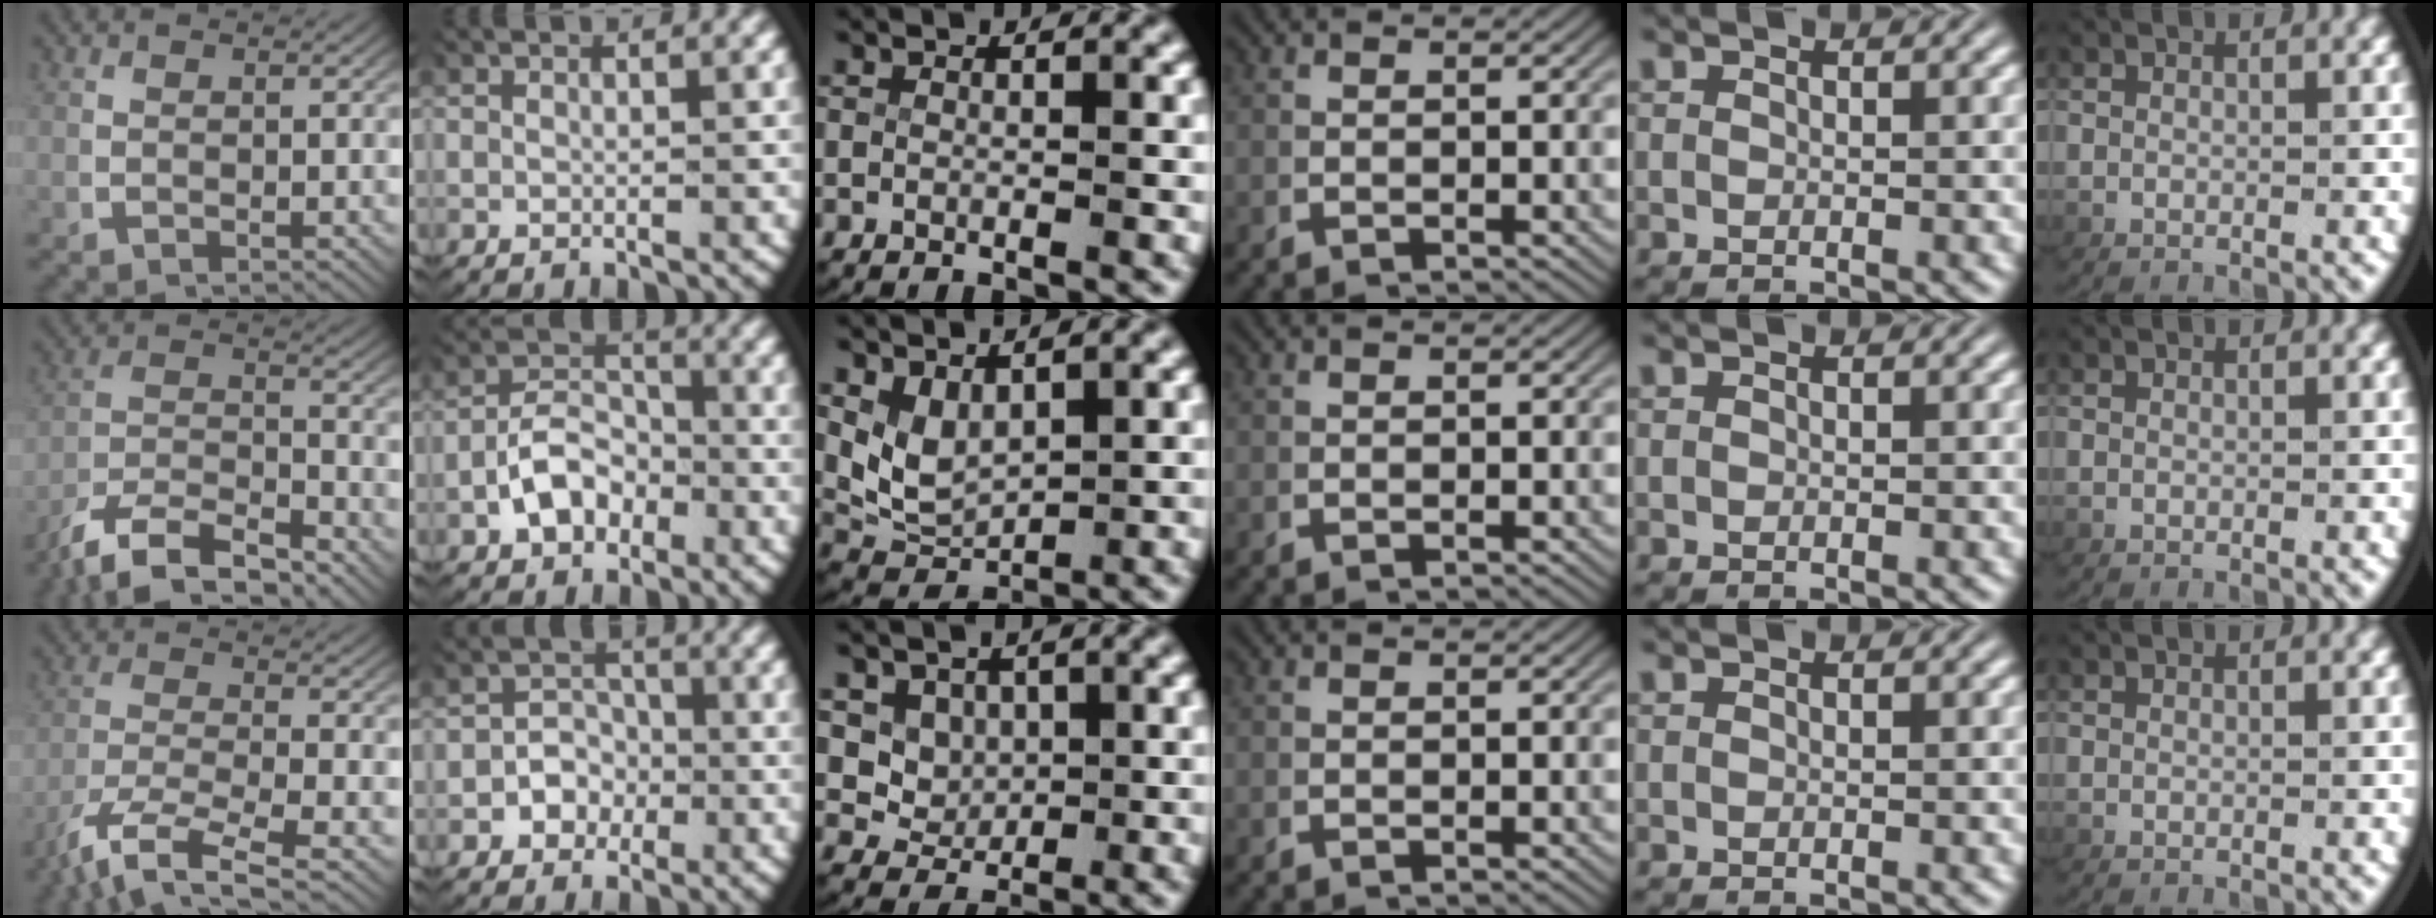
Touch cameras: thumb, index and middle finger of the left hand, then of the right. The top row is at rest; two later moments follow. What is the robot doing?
{"motion": "lift_and_place", "object": "card"}